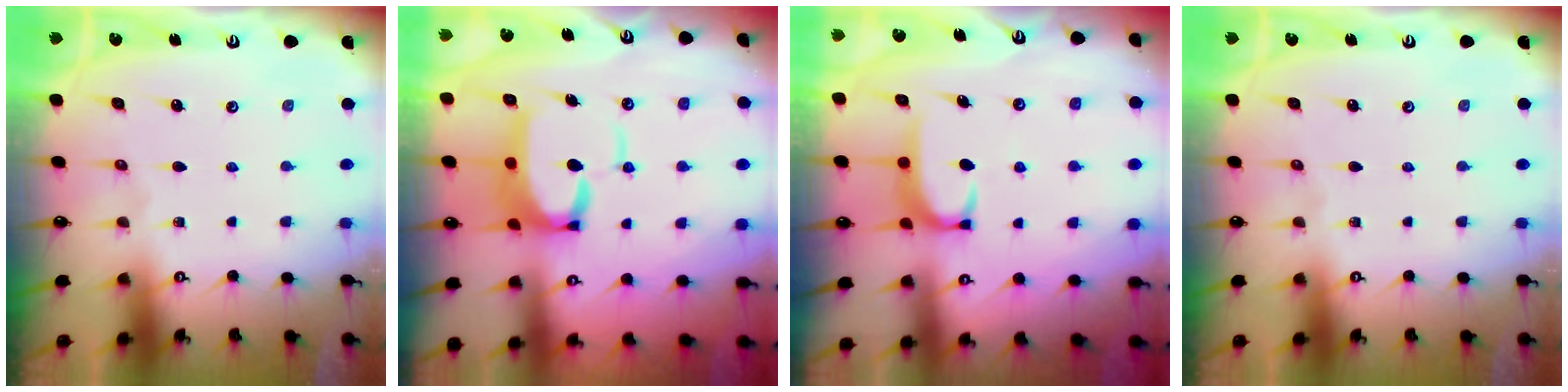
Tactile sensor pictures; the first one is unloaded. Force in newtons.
{"total": 9.9, "press": 9.8, "slide": 1.1}
{"total": 3.7, "press": 3.7, "slide": 0.4}
{"total": 0.0}